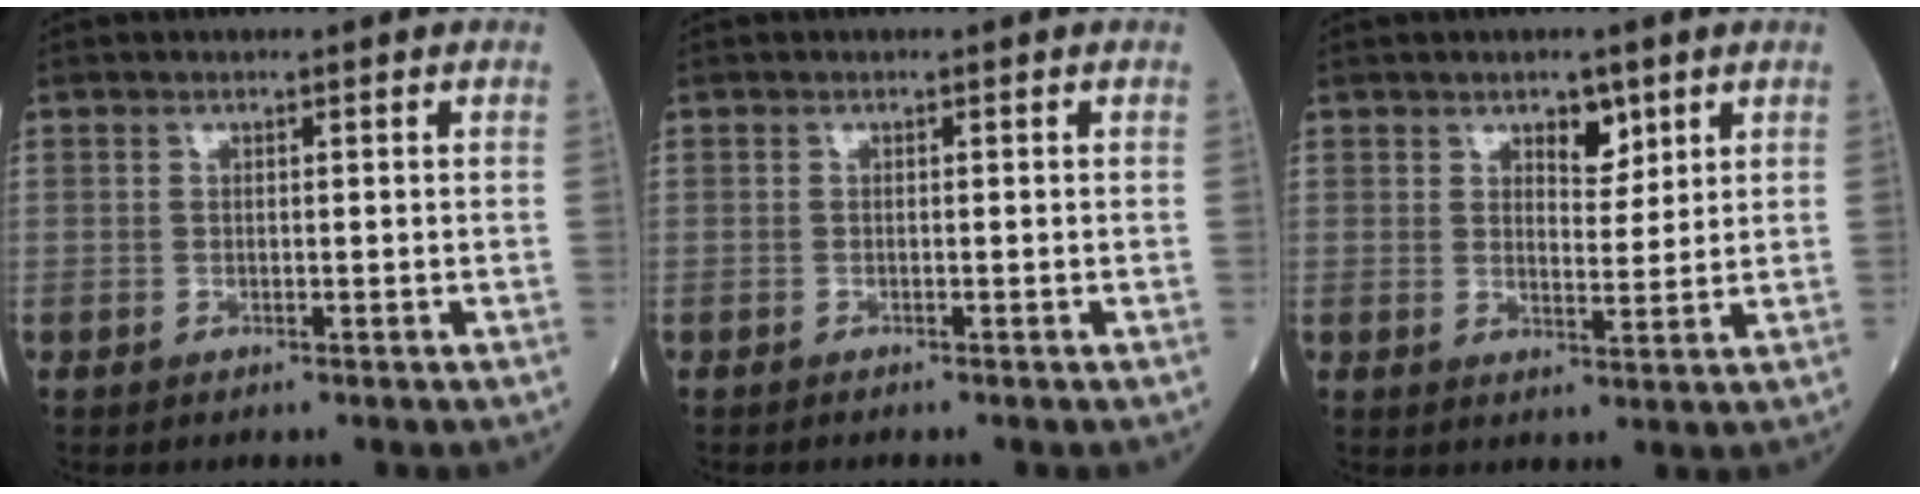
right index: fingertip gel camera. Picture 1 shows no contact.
{"total": 0.6, "force": [-0.6, -0.1, 0.2], "torque": [0.000, 0.000, -0.012]}
{"total": 3.9, "force": [2.4, 1.8, 2.5], "torque": [-0.034, 0.000, 0.038]}